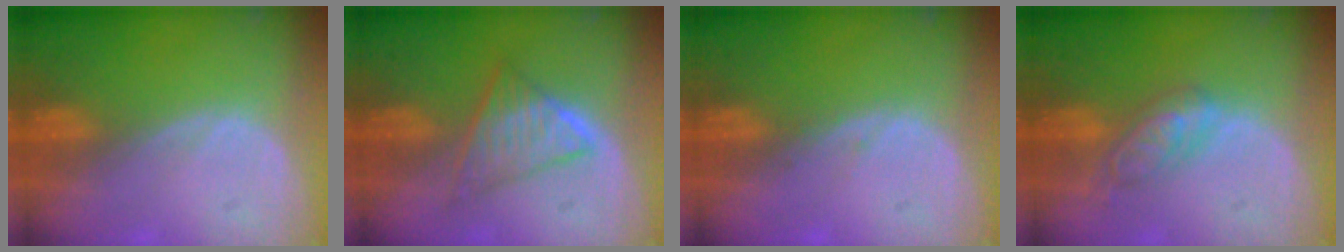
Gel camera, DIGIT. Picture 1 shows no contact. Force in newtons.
{"total": 6.0, "press": 5.7, "slide": 2.1}
{"total": 0.6, "press": 0.3, "slide": 0.5}
{"total": 5.8, "press": 5.0, "slide": 2.9}